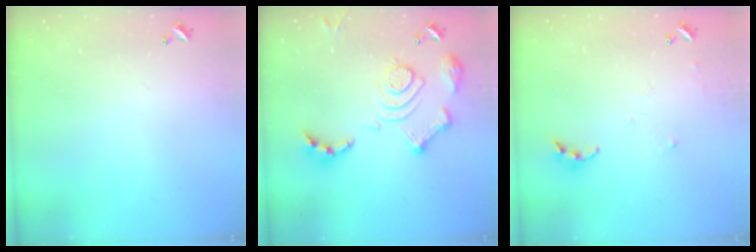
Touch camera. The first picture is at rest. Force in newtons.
{"total": 16.1, "press": 16.0, "slide": 1.8}
{"total": 5.7, "press": 5.6, "slide": 0.6}